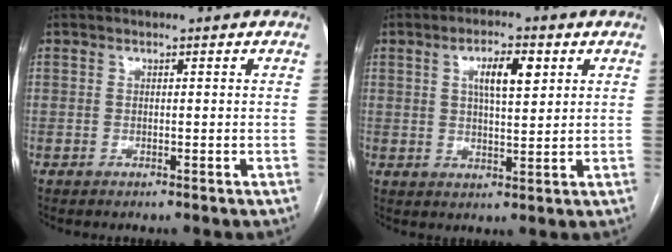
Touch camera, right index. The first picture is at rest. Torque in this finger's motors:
{"motor_torque": [0.54, 0.46, 0.40, 0.11]}